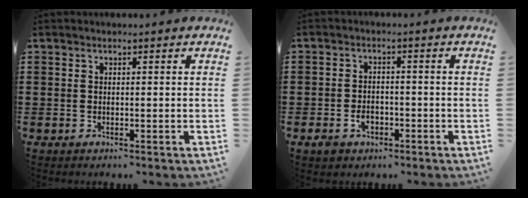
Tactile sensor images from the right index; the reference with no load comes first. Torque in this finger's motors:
{"motor_torque": [1.24, 0.17, 0.29, 0.07]}